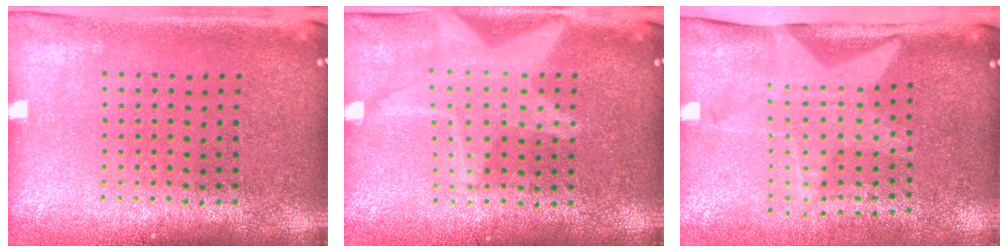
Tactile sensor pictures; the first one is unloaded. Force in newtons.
{"total": 3.1, "press": 3.1, "slide": 0.4}
{"total": 2.1, "press": 1.5, "slide": 1.4}